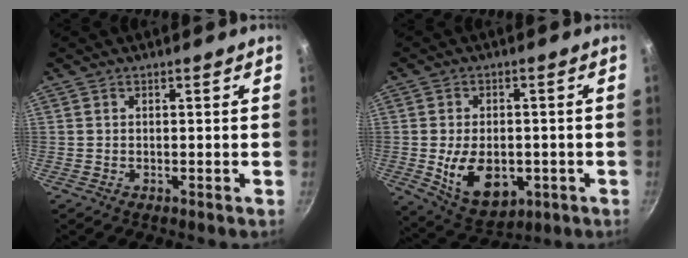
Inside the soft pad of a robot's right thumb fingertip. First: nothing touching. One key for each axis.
{"total": 12.3, "fx": -2.4, "fy": 7.9, "fz": 9.1, "tx": -0.130, "ty": -0.006, "tz": -0.019}